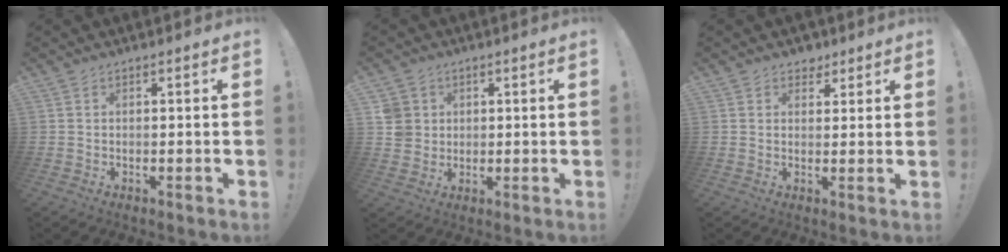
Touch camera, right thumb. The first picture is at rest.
{"total": 5.8, "force": [1.7, 5.4, 1.2], "torque": [-0.023, -0.007, 0.036]}
{"total": 3.9, "force": [2.6, 2.9, 0.6], "torque": [0.002, -0.014, 0.046]}